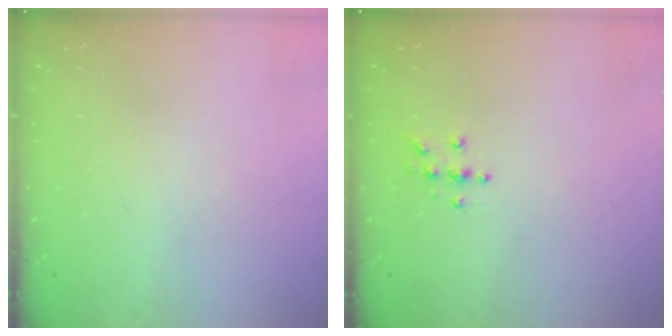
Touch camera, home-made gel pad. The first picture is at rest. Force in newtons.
{"total": 3.8, "press": 3.8, "slide": 0.5}